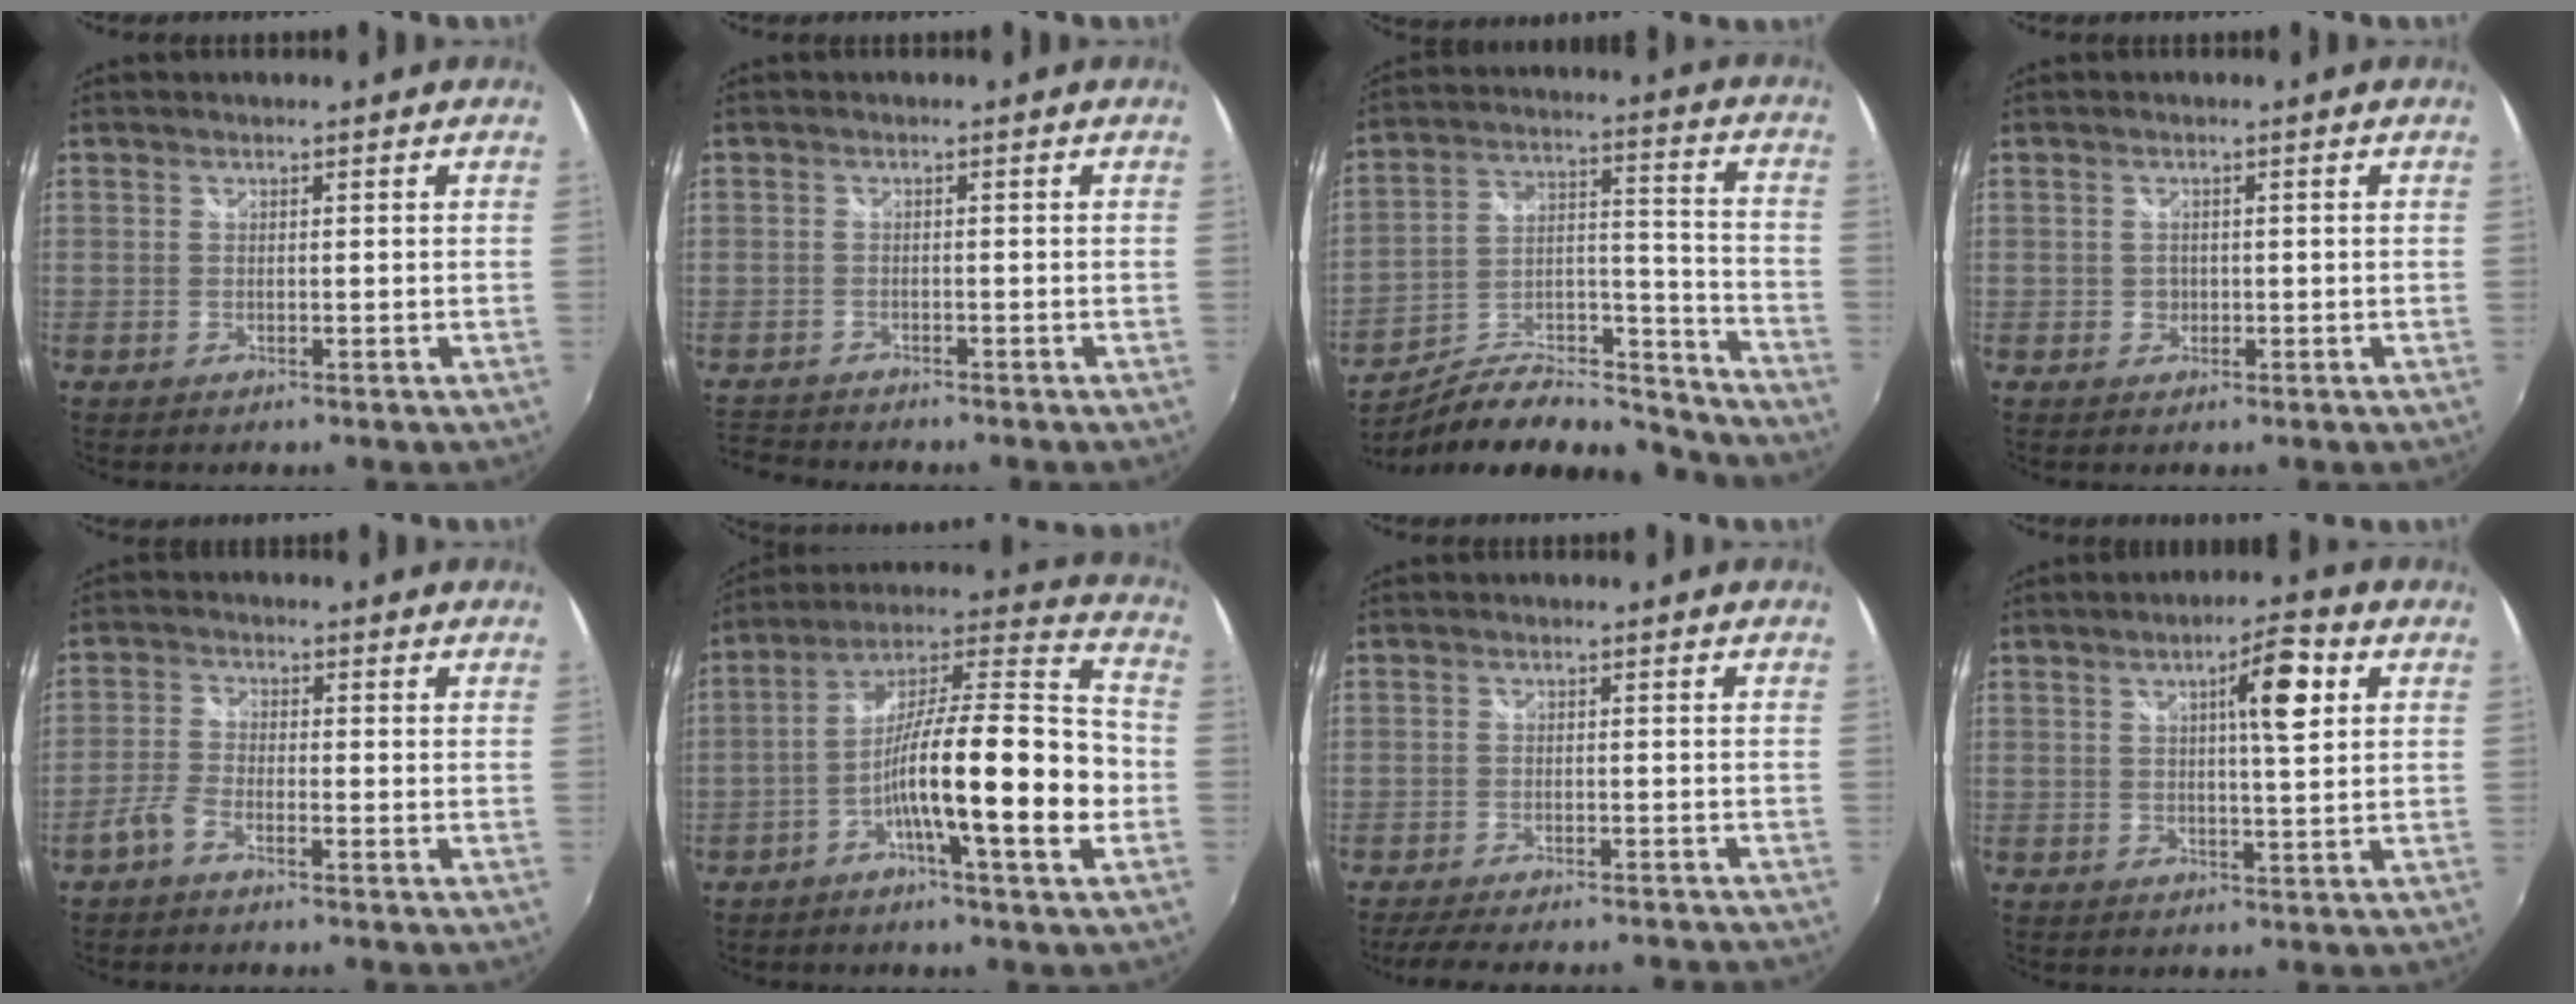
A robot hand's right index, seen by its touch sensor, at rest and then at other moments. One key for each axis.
{"total": 4.6, "fx": -4.2, "fy": 1.7, "fz": 0.4, "tx": -0.032, "ty": -0.007, "tz": -0.085}
{"total": 19.9, "fx": -16.4, "fy": 5.8, "fz": 9.7, "tx": -0.153, "ty": 0.016, "tz": -0.246}
{"total": 1.8, "fx": -0.2, "fy": 1.7, "fz": 0.6, "tx": -0.008, "ty": 0.001, "tz": -0.004}
{"total": 3.5, "fx": -2.5, "fy": 1.2, "fz": 2.1, "tx": -0.062, "ty": 0.008, "tz": -0.053}
{"total": 19.0, "fx": -5.7, "fy": 2.6, "fz": 18.0, "tx": -0.294, "ty": 0.019, "tz": -0.102}
{"total": 14.3, "fx": -12.7, "fy": 2.9, "fz": 5.9, "tx": -0.124, "ty": -0.011, "tz": -0.170}
{"total": 7.0, "fx": 2.3, "fy": 1.3, "fz": 6.5, "tx": -0.089, "ty": 0.015, "tz": 0.036}